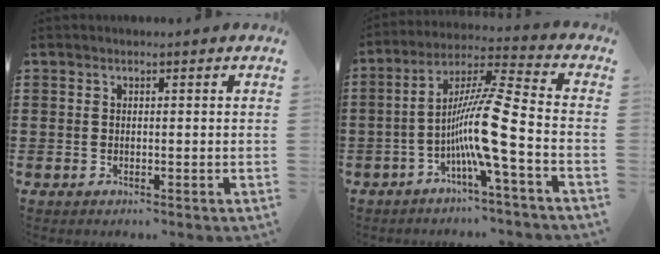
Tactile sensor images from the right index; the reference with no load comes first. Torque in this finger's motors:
{"motor_torque": [2.14, 0.00, 0.49, 0.21]}